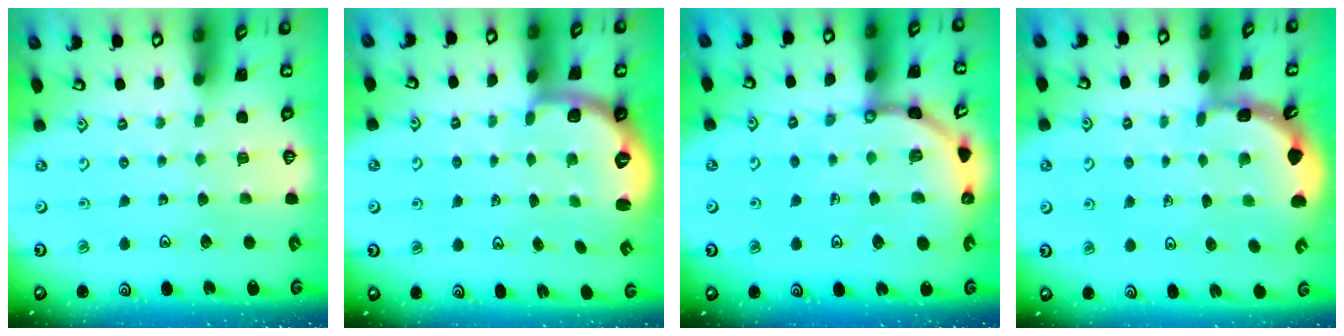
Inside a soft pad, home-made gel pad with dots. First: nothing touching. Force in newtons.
{"total": 2.7, "press": 1.7, "slide": 2.1}
{"total": 9.8, "press": 9.7, "slide": 1.3}
{"total": 1.9, "press": 1.9, "slide": 0.1}